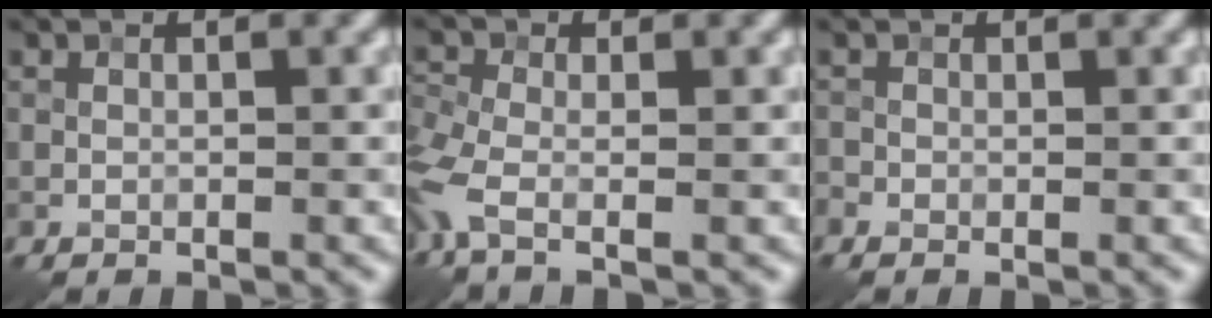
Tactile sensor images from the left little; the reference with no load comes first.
{"total": 4.6, "force": [-1.9, 1.9, 3.7], "torque": [-0.101, -0.017, -0.050]}
{"total": 0.7, "force": [-0.5, 0.5, 0.0], "torque": [-0.001, -0.002, -0.013]}